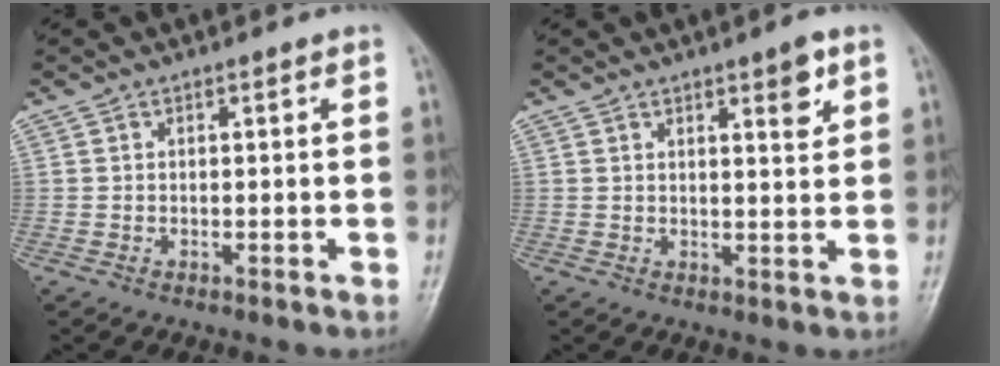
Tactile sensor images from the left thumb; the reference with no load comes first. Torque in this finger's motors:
{"motor_torque": [-0.02, 0.04, -0.14, -0.01, 0.07]}